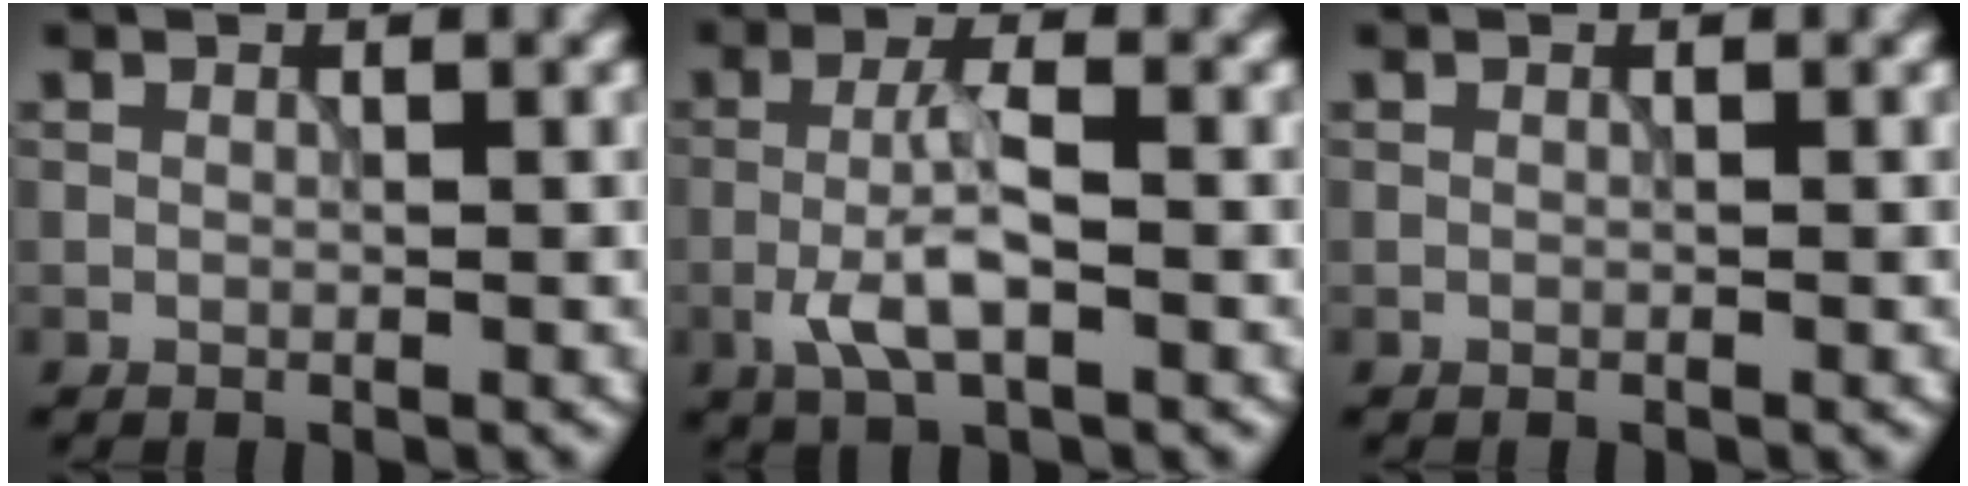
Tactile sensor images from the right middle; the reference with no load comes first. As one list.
[{"total": 4.1, "force": [-1.4, 1.1, 3.7], "torque": [-0.078, 0.002, -0.034]}, {"total": 0.0}]